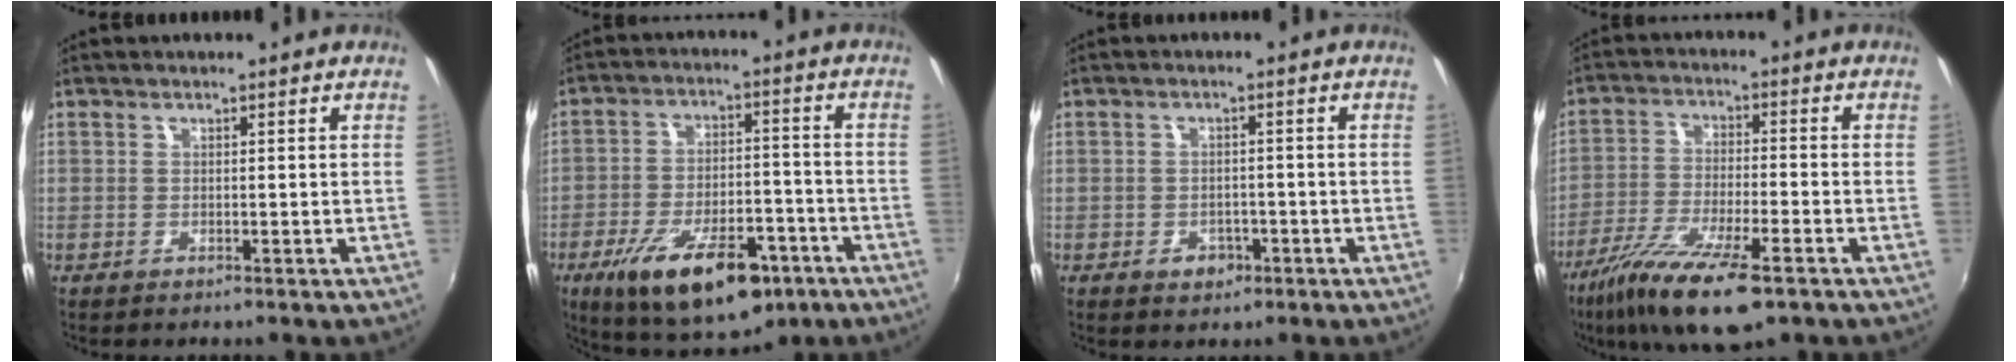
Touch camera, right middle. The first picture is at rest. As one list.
[{"total": 19.5, "force": [-11.1, 8.2, 13.8], "torque": [-0.249, -0.024, -0.162]}, {"total": 3.3, "force": [-1.7, 2.5, 1.4], "torque": [-0.028, 0.000, -0.021]}, {"total": 14.8, "force": [-9.5, 3.4, 10.9], "torque": [-0.223, -0.046, -0.178]}]